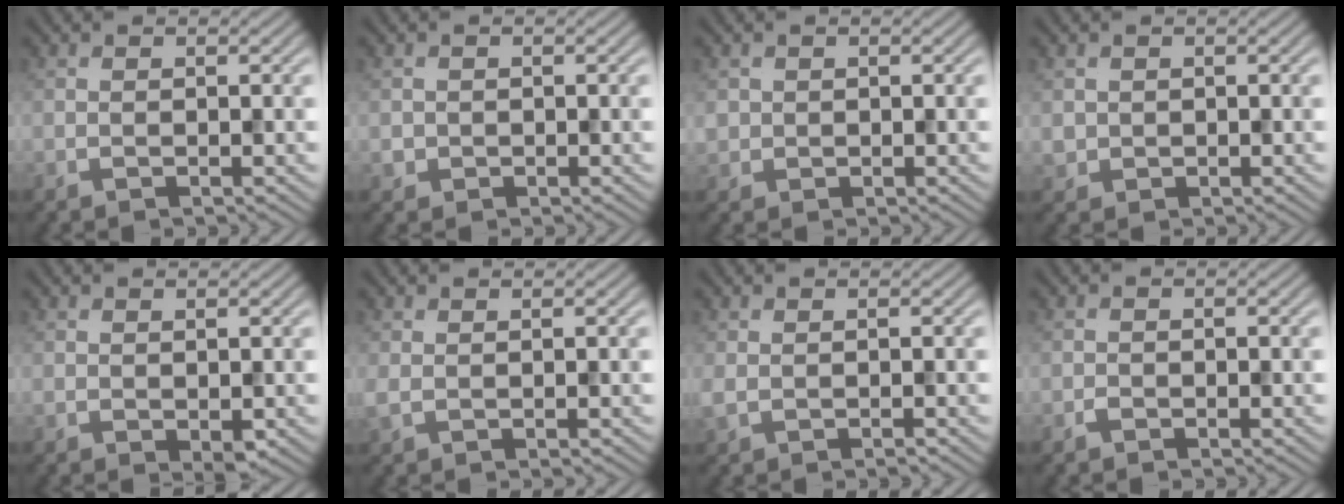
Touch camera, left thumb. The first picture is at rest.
{"total": 1.2, "force": [-0.1, 1.2, 0.0], "torque": [0.003, -0.006, -0.005]}
{"total": 1.5, "force": [0.4, 1.5, 0.0], "torque": [-0.005, -0.005, 0.008]}
{"total": 1.3, "force": [0.4, 1.3, 0.0], "torque": [-0.007, -0.006, 0.009]}
{"total": 1.2, "force": [0.0, 0.7, 1.0], "torque": [-0.018, -0.005, 0.003]}
{"total": 1.3, "force": [0.1, 0.7, 1.1], "torque": [-0.032, -0.005, 0.005]}
{"total": 1.4, "force": [-0.3, 0.8, 1.1], "torque": [-0.031, -0.004, -0.005]}
{"total": 0.6, "force": [-0.5, 0.4, 0.2], "torque": [-0.004, -0.001, -0.010]}